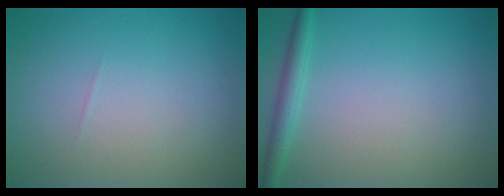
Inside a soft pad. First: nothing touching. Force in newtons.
{"total": 1.8, "press": 1.8, "slide": 0.1}